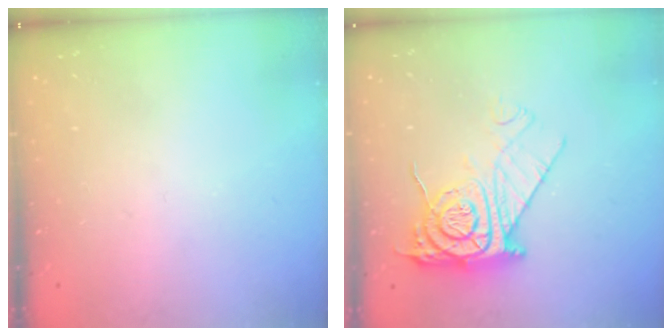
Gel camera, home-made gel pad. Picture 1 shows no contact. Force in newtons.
{"total": 12.3, "press": 12.3, "slide": 1.2}